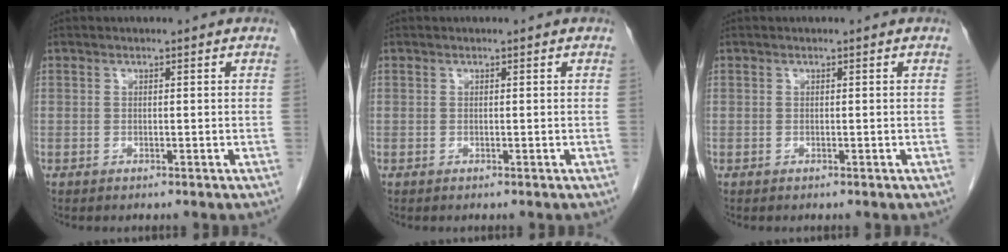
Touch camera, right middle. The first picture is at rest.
{"total": 0.0}
{"total": 0.0}